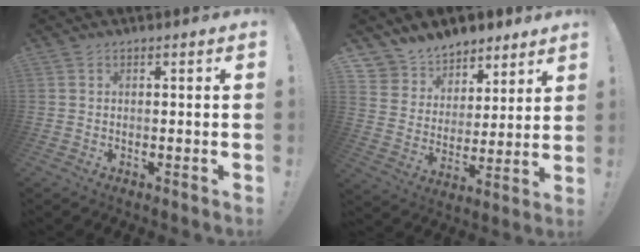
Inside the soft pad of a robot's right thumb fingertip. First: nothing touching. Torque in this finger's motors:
{"motor_torque": [-0.53, 1.06, 0.13, 0.14, 0.00]}